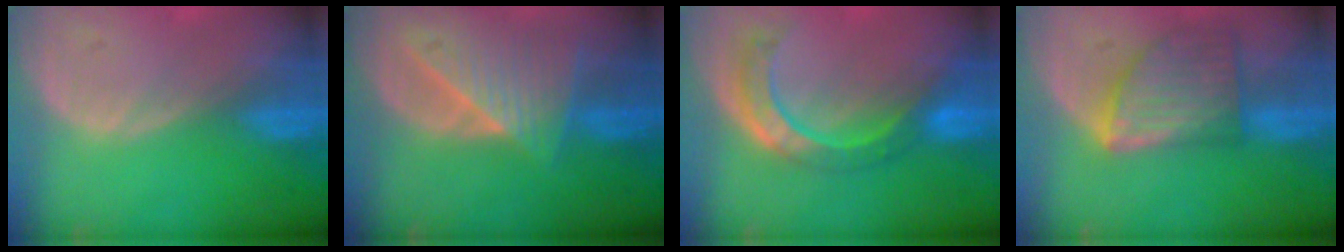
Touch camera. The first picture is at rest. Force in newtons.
{"total": 8.0, "press": 7.3, "slide": 3.2}
{"total": 8.5, "press": 7.2, "slide": 4.6}
{"total": 8.2, "press": 7.4, "slide": 3.4}